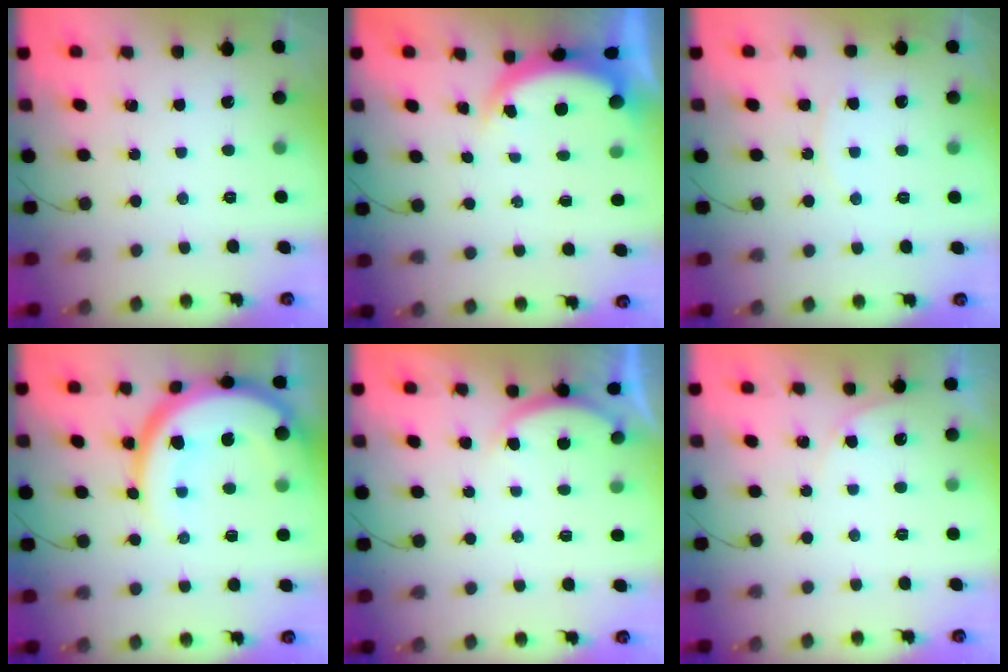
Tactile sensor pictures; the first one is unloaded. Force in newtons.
{"total": 4.7, "press": 4.7, "slide": 0.5}
{"total": 4.8, "press": 4.7, "slide": 0.7}
{"total": 18.0, "press": 18.0, "slide": 1.4}
{"total": 2.6, "press": 2.5, "slide": 0.7}
{"total": 3.3, "press": 2.8, "slide": 1.8}